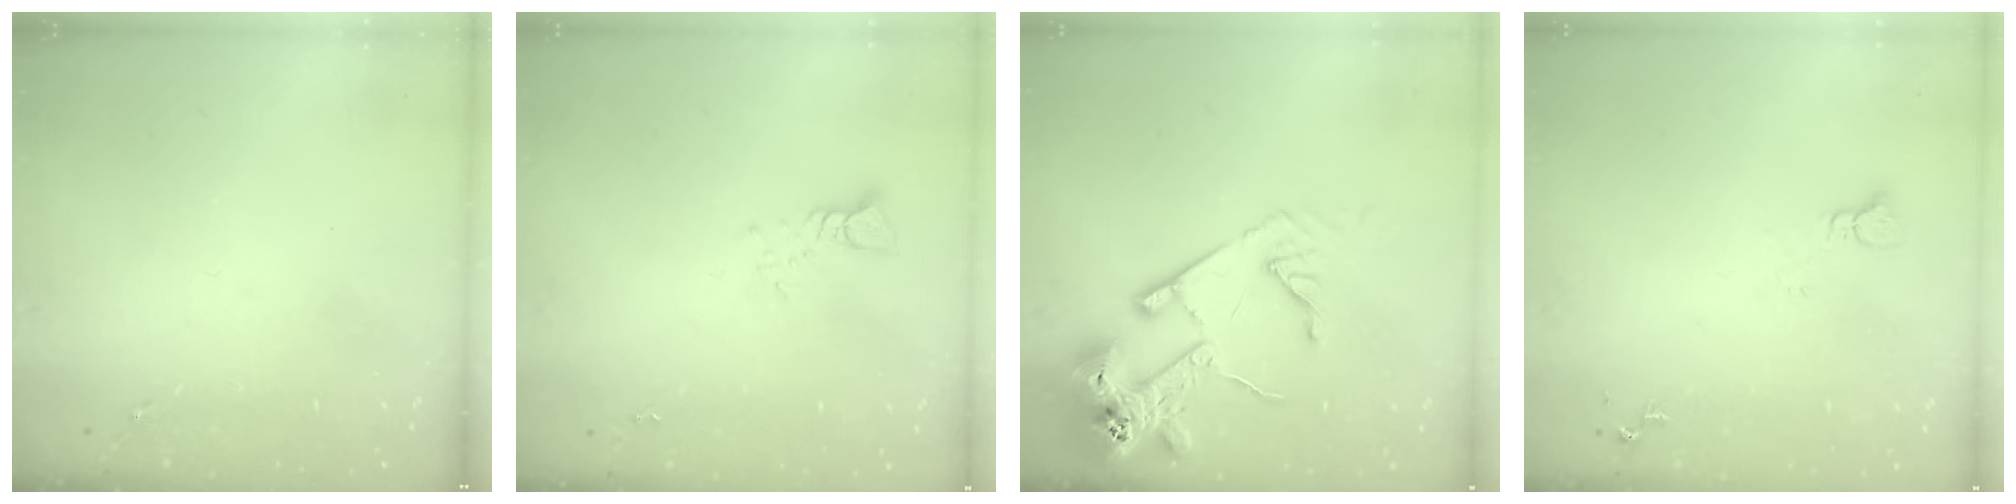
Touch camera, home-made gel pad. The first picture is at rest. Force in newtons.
{"total": 3.9, "press": 3.8, "slide": 0.3}
{"total": 16.6, "press": 16.5, "slide": 2.0}
{"total": 4.3, "press": 4.3, "slide": 0.4}